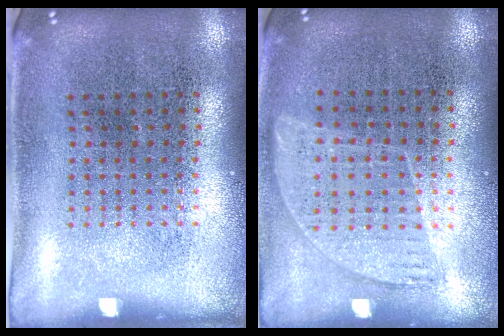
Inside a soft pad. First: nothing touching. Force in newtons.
{"total": 0.9, "press": 0.8, "slide": 0.4}